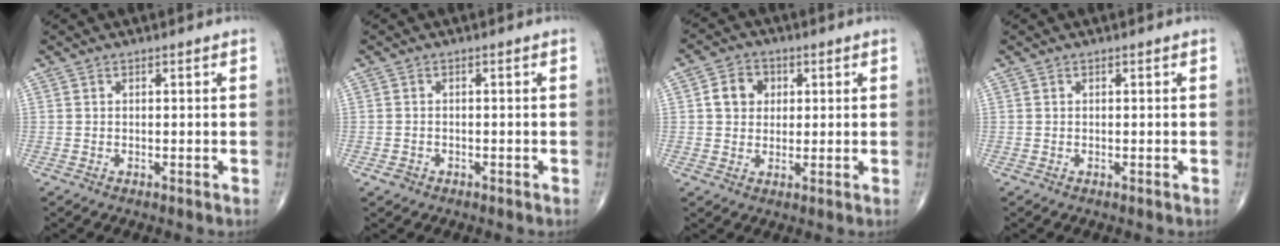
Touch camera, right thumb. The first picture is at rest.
{"total": 1.3, "force": [-0.8, 1.0, 0.3], "torque": [-0.004, 0.007, -0.014]}
{"total": 5.7, "force": [1.2, 4.9, 2.8], "torque": [-0.022, 0.003, 0.015]}
{"total": 0.0}